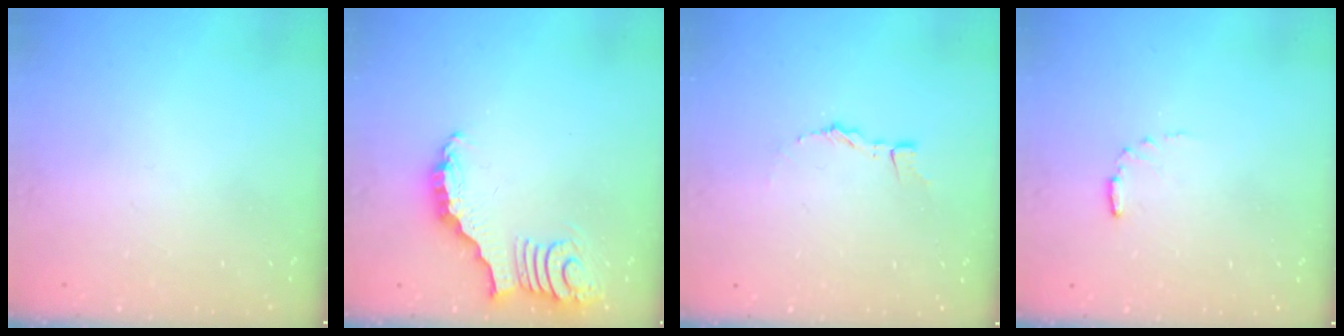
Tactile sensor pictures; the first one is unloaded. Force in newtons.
{"total": 3.4, "press": 3.3, "slide": 0.7}
{"total": 2.5, "press": 2.5, "slide": 0.2}
{"total": 3.7, "press": 3.6, "slide": 0.6}